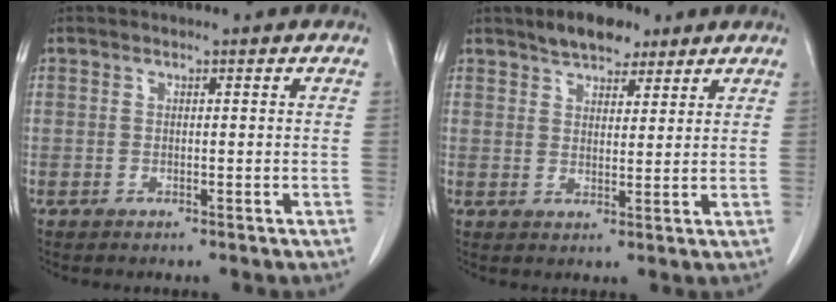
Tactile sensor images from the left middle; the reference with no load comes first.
{"total": 6.1, "force": [4.6, 2.6, 3.0], "torque": [-0.049, 0.011, 0.078]}